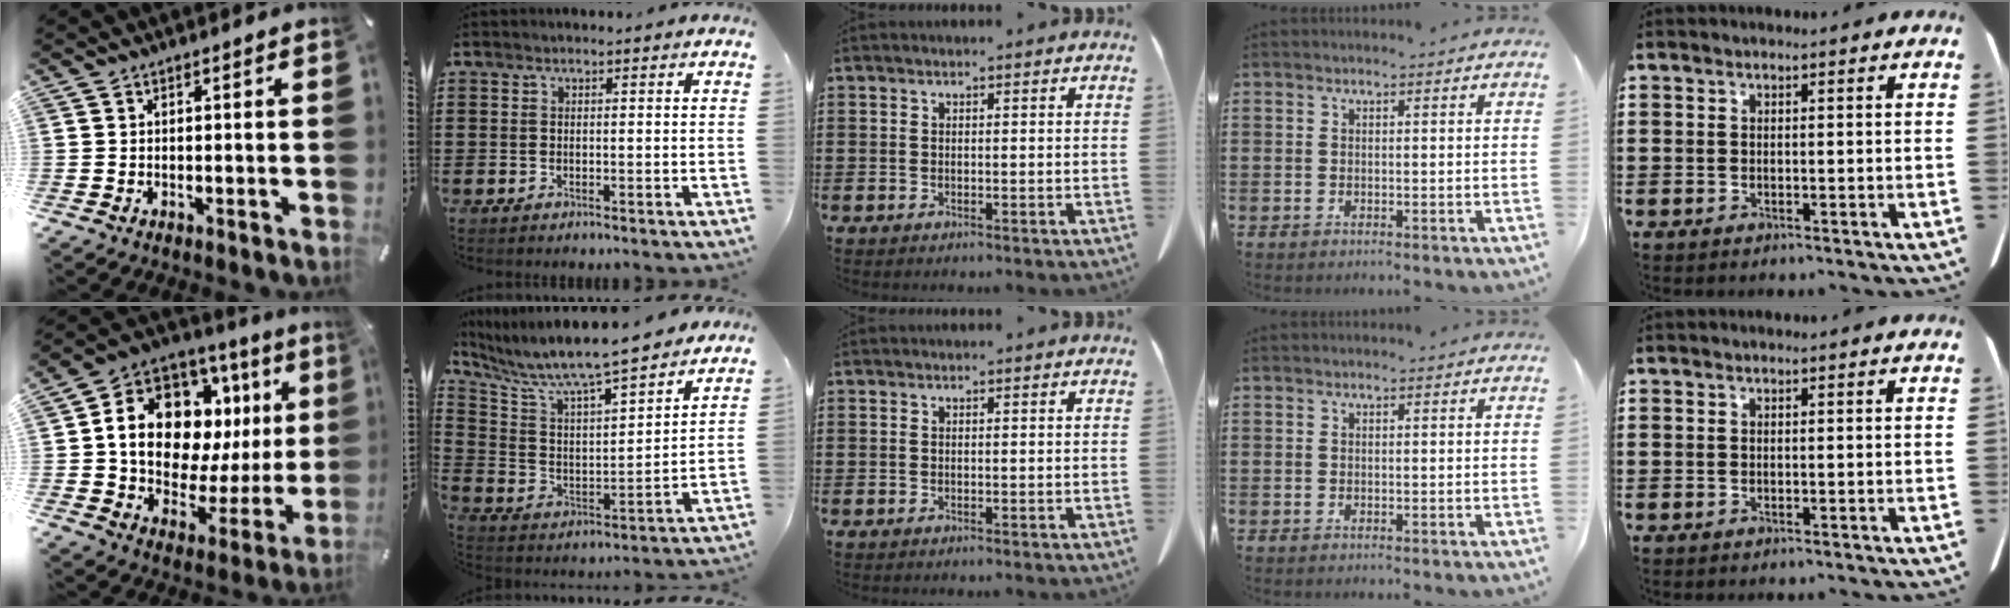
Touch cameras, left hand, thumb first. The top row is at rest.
{"thumb": {"total": 17.0, "force": [5.9, 11.5, 11.1], "torque": [-0.176, -0.045, 0.104]}, "index": {"total": 7.8, "force": [7.0, 0.8, 3.4], "torque": [-0.101, -0.054, 0.113]}}